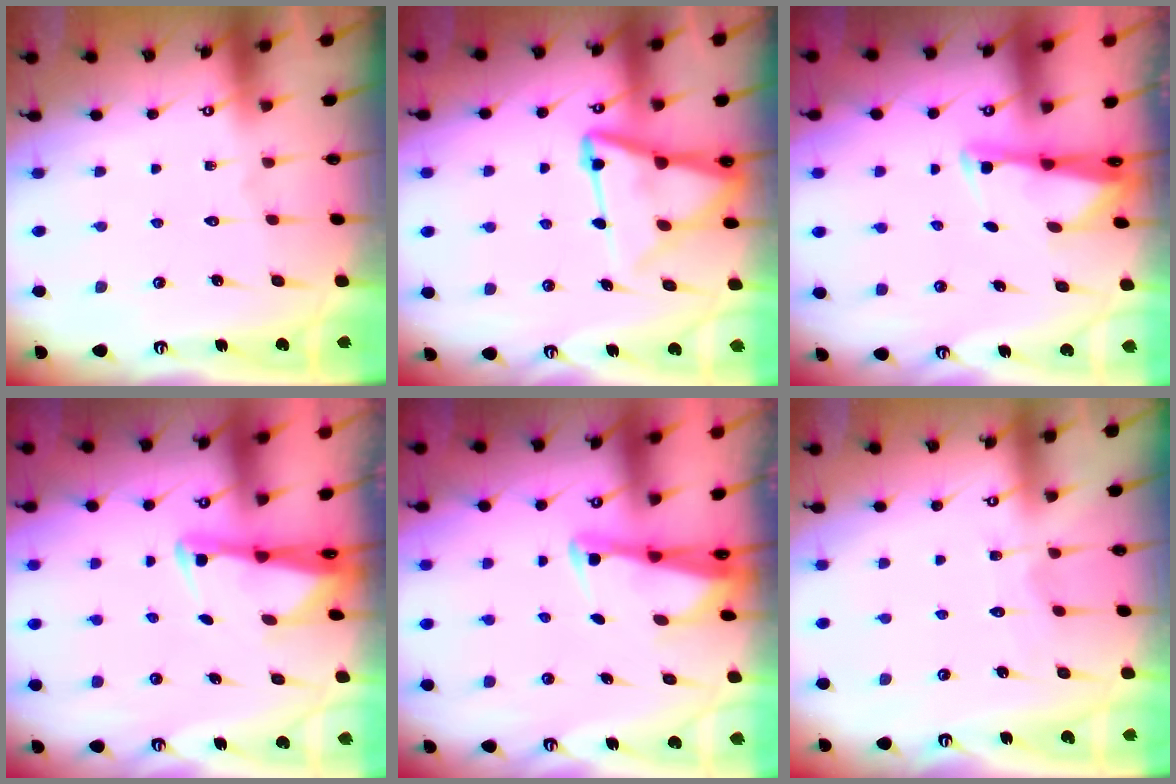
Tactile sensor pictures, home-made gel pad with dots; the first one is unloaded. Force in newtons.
{"total": 12.7, "press": 12.6, "slide": 1.3}
{"total": 2.5, "press": 2.5, "slide": 0.5}
{"total": 2.6, "press": 2.6, "slide": 0.5}
{"total": 2.5, "press": 2.5, "slide": 0.5}
{"total": 3.6, "press": 3.6, "slide": 0.4}